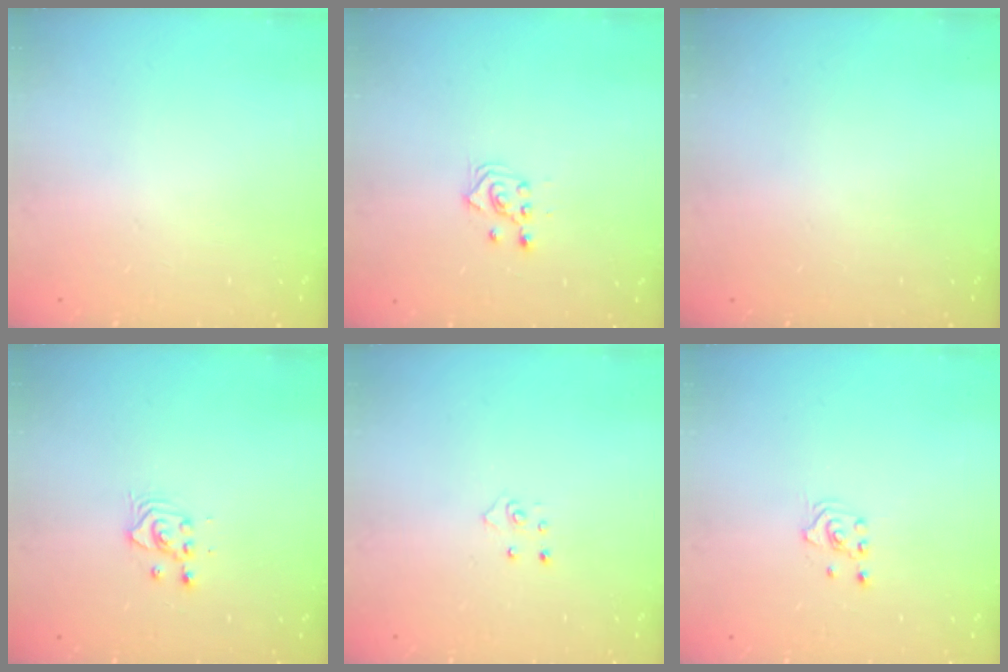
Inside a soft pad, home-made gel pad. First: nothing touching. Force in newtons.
{"total": 3.1, "press": 3.0, "slide": 0.9}
{"total": 0.0}
{"total": 3.7, "press": 3.7, "slide": 0.3}
{"total": 3.9, "press": 3.9, "slide": 0.3}
{"total": 1.6, "press": 1.5, "slide": 0.2}